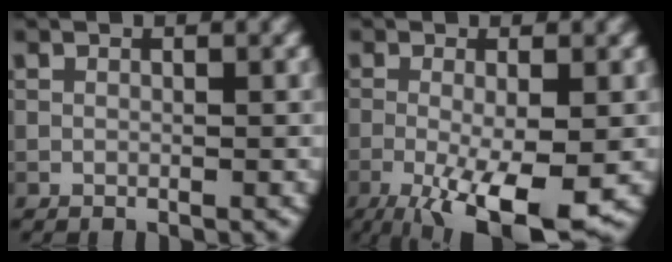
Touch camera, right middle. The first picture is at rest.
{"total": 8.6, "force": [-3.3, 2.2, 7.6], "torque": [-0.135, -0.014, -0.048]}